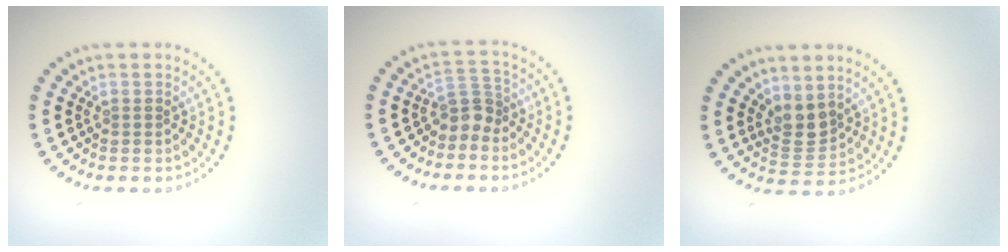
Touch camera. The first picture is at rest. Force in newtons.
{"total": 2.4, "press": 1.7, "slide": 1.7}
{"total": 2.7, "press": 2.2, "slide": 1.5}